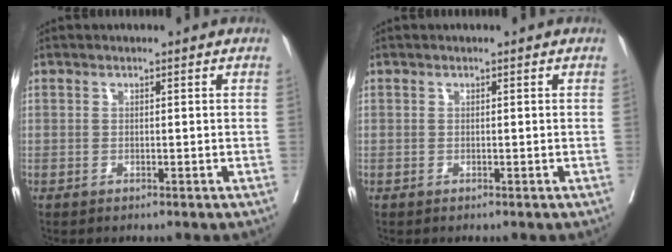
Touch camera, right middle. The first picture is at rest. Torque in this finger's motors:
{"motor_torque": [0.24, -0.22, 0.00, -0.01]}